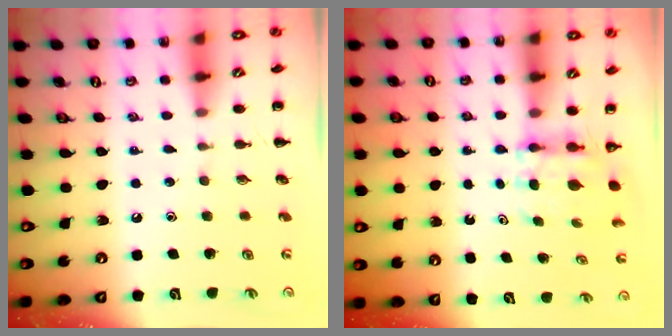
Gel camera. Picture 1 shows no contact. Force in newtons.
{"total": 6.0, "press": 5.9, "slide": 0.8}